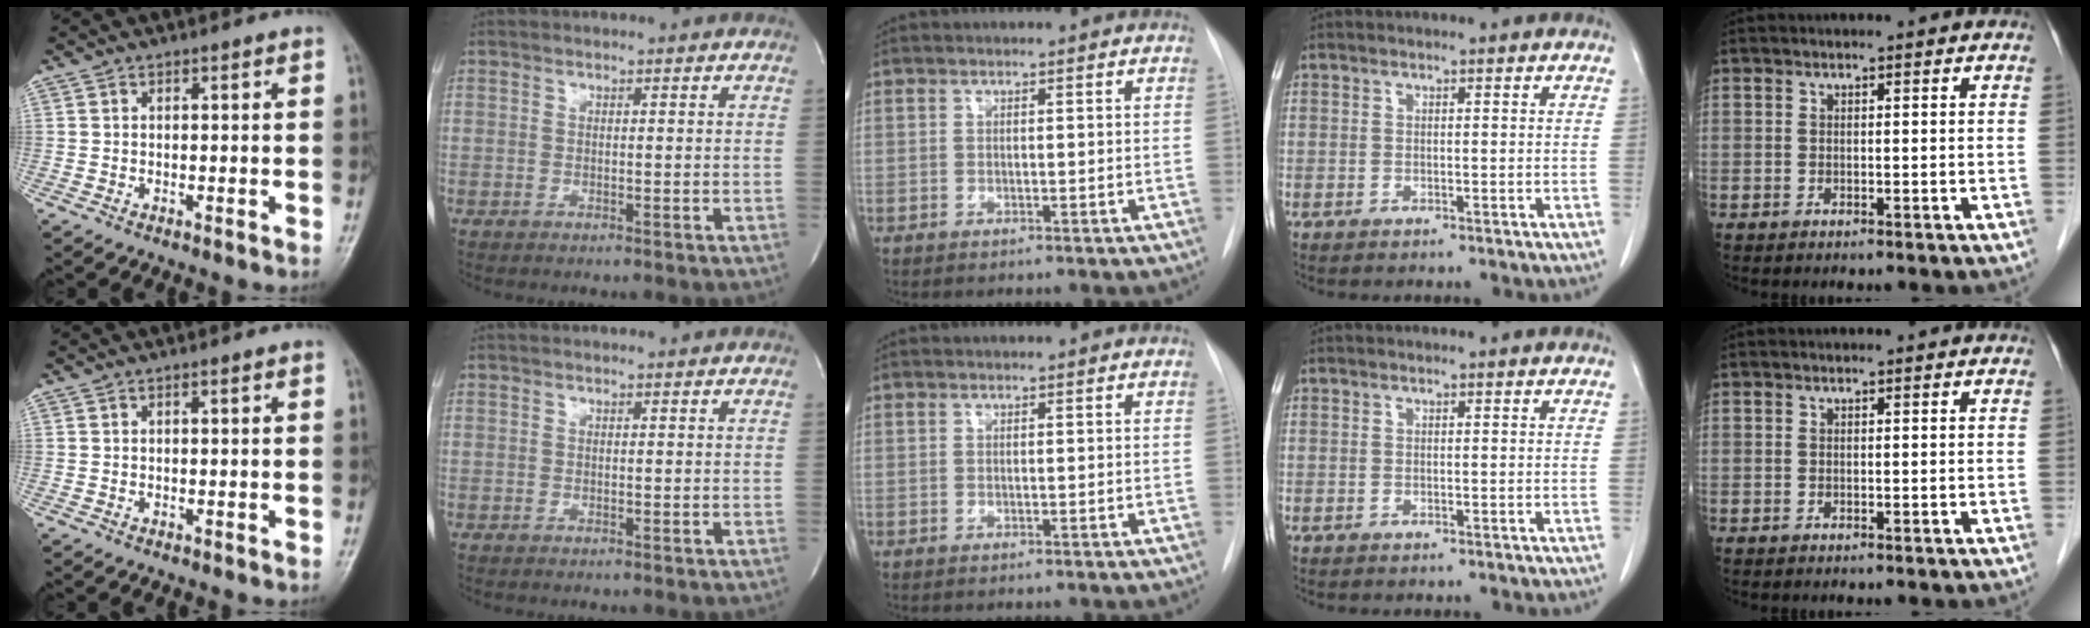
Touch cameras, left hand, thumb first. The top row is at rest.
{}